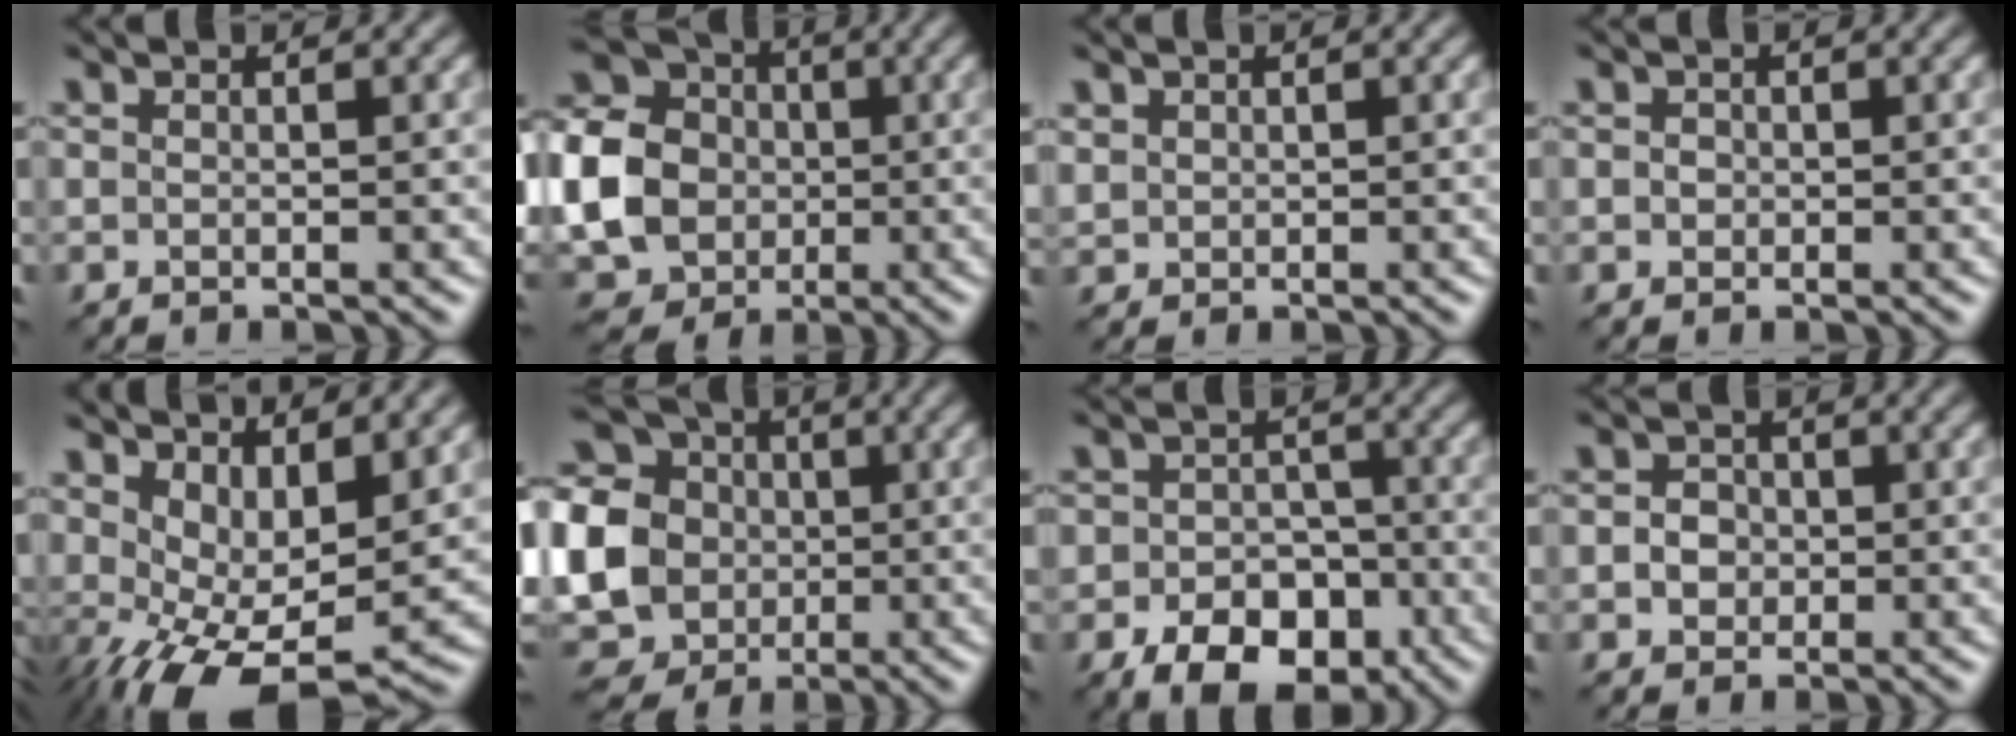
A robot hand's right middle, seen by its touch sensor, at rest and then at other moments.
{"total": 11.7, "force": [-1.1, 10.1, 5.9], "torque": [-0.161, -0.006, -0.038]}
{"total": 1.0, "force": [0.5, 0.8, 0.1], "torque": [-0.006, -0.001, 0.016]}
{"total": 1.1, "force": [0.2, 1.0, 0.5], "torque": [-0.007, 0.007, -0.004]}
{"total": 9.4, "force": [-0.2, 4.8, 8.0], "torque": [-0.142, -0.023, 0.011]}
{"total": 19.7, "force": [-0.8, 18.3, 7.4], "torque": [-0.217, 0.020, -0.057]}
{"total": 9.0, "force": [-4.8, 5.9, 4.8], "torque": [-0.062, -0.007, -0.081]}
{"total": 2.7, "force": [0.0, 2.4, 1.3], "torque": [-0.007, 0.012, -0.013]}